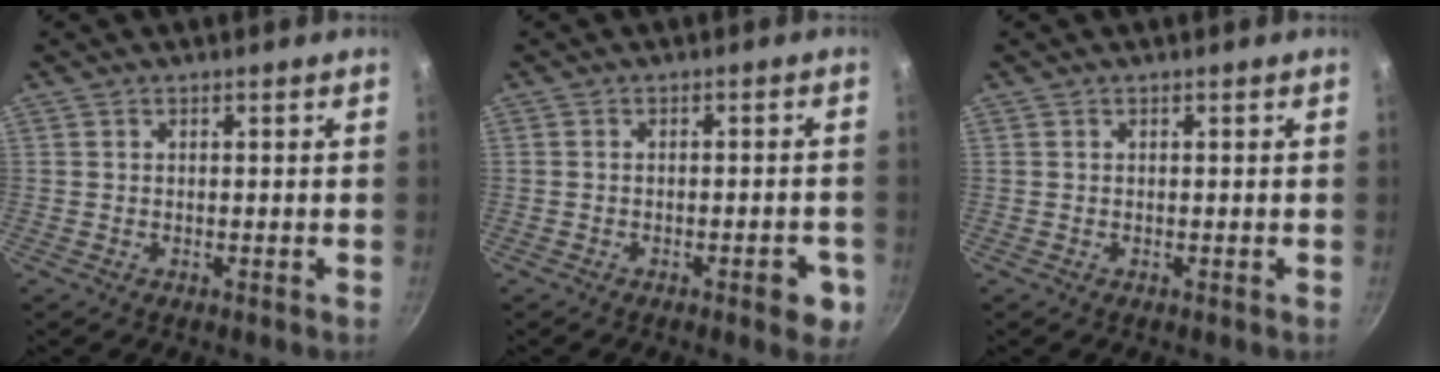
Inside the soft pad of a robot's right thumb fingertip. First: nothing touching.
{"total": 5.3, "force": [-2.3, 1.8, 4.4], "torque": [-0.041, 0.011, -0.029]}
{"total": 0.0}